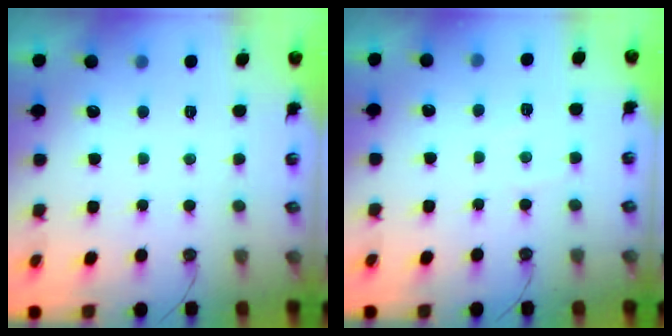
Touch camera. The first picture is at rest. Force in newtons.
{"total": 4.4, "press": 4.3, "slide": 0.8}